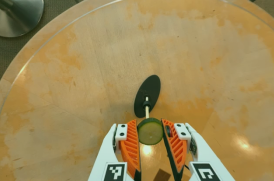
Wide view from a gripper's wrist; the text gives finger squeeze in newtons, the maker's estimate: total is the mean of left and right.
{"total": 8.3, "left": 8.6, "right": 8.0}